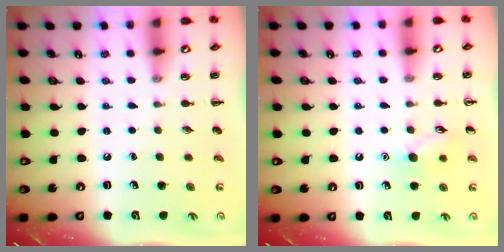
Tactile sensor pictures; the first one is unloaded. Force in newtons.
{"total": 7.3, "press": 7.2, "slide": 1.3}